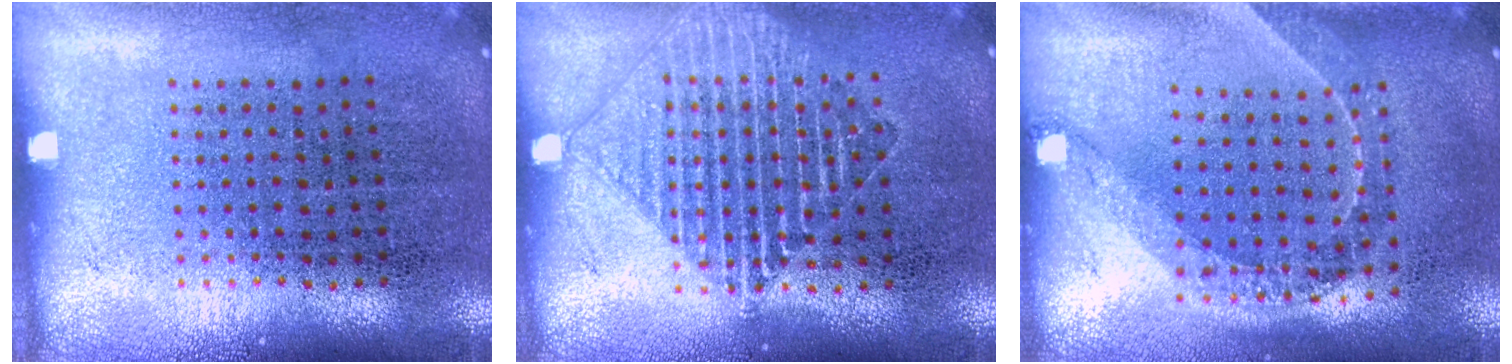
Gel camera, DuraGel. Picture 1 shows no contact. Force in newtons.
{"total": 1.5, "press": 1.5, "slide": 0.3}
{"total": 1.6, "press": 1.3, "slide": 0.9}